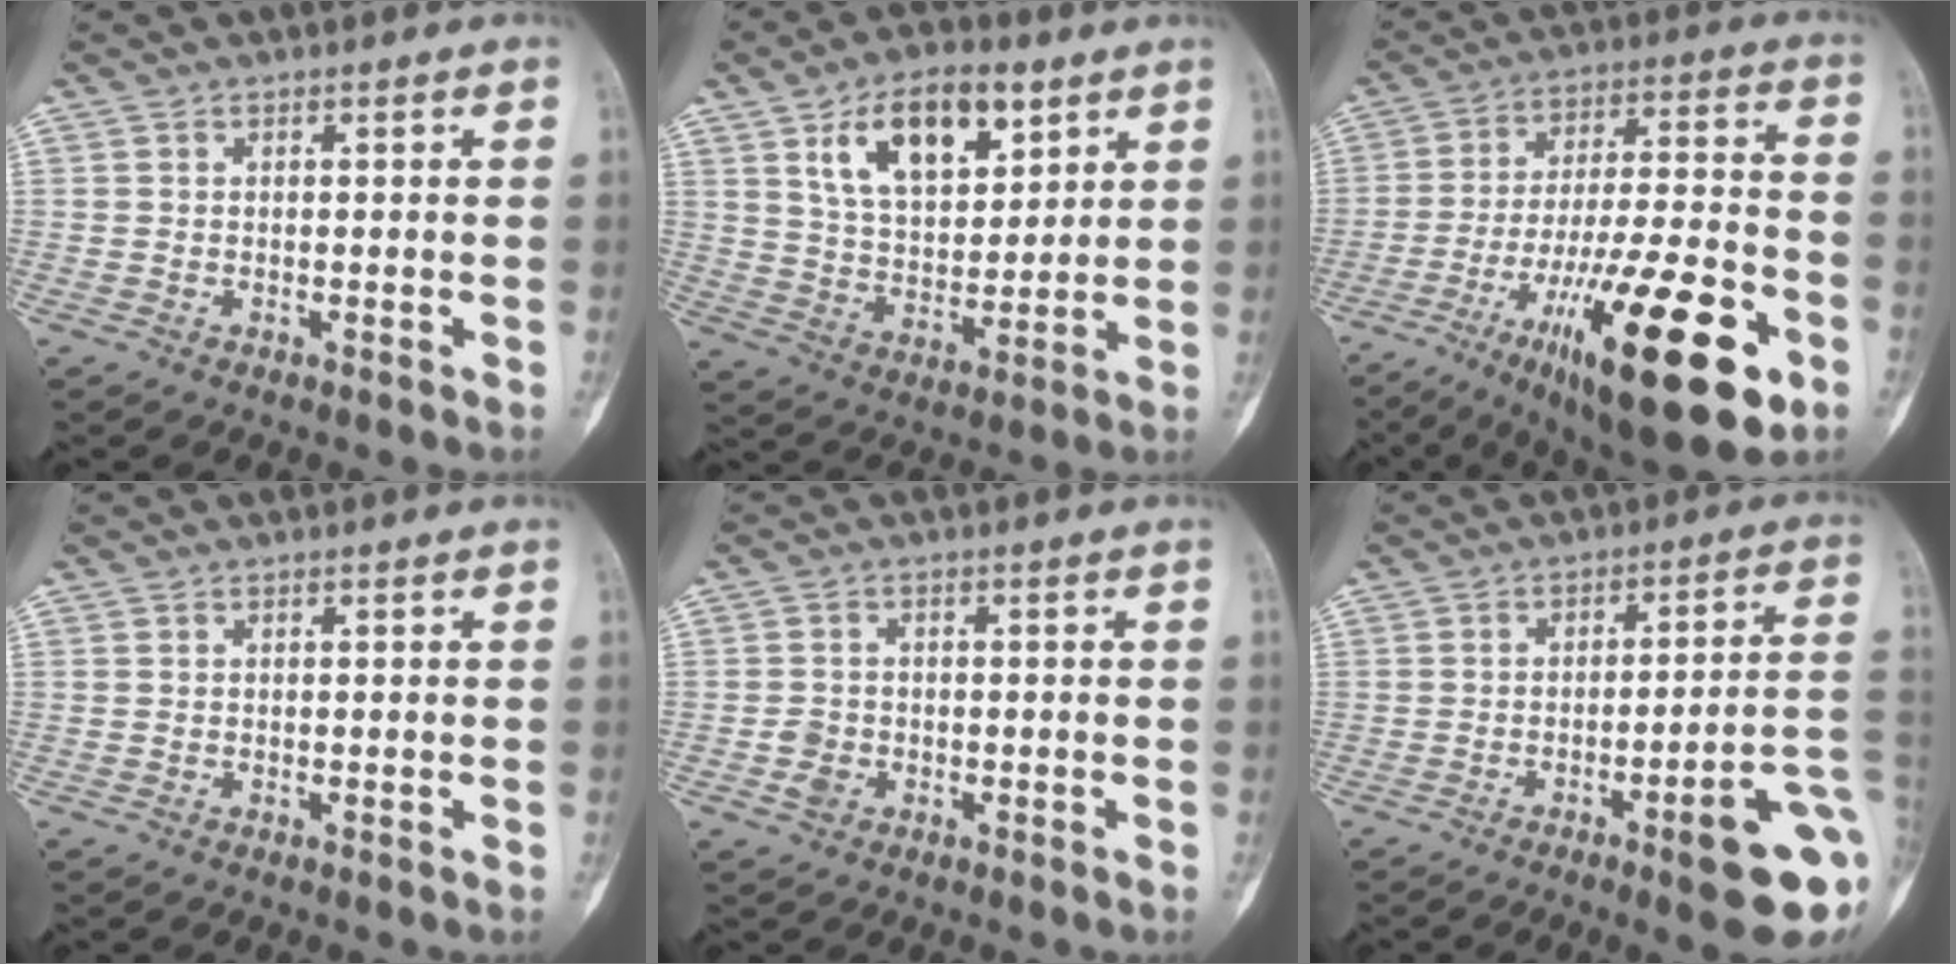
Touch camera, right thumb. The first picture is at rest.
{"total": 15.1, "force": [7.4, 7.9, 10.5], "torque": [-0.140, -0.029, 0.133]}
{"total": 25.7, "force": [-11.3, 7.2, 21.9], "torque": [-0.338, 0.045, -0.171]}
{"total": 0.0}
{"total": 2.8, "force": [-1.0, 2.3, 1.2], "torque": [-0.015, 0.008, -0.016]}
{"total": 14.9, "force": [-5.5, 2.3, 13.6], "torque": [-0.141, 0.028, -0.068]}